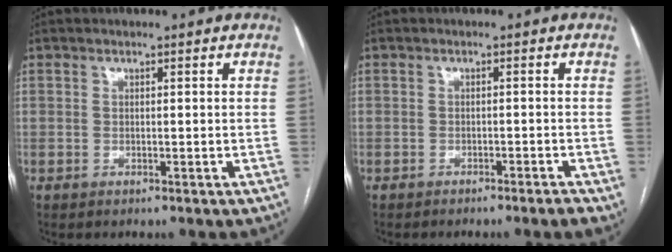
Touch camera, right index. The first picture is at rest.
{"total": 2.0, "force": [-1.5, 0.1, 1.4], "torque": [-0.020, -0.001, -0.022]}